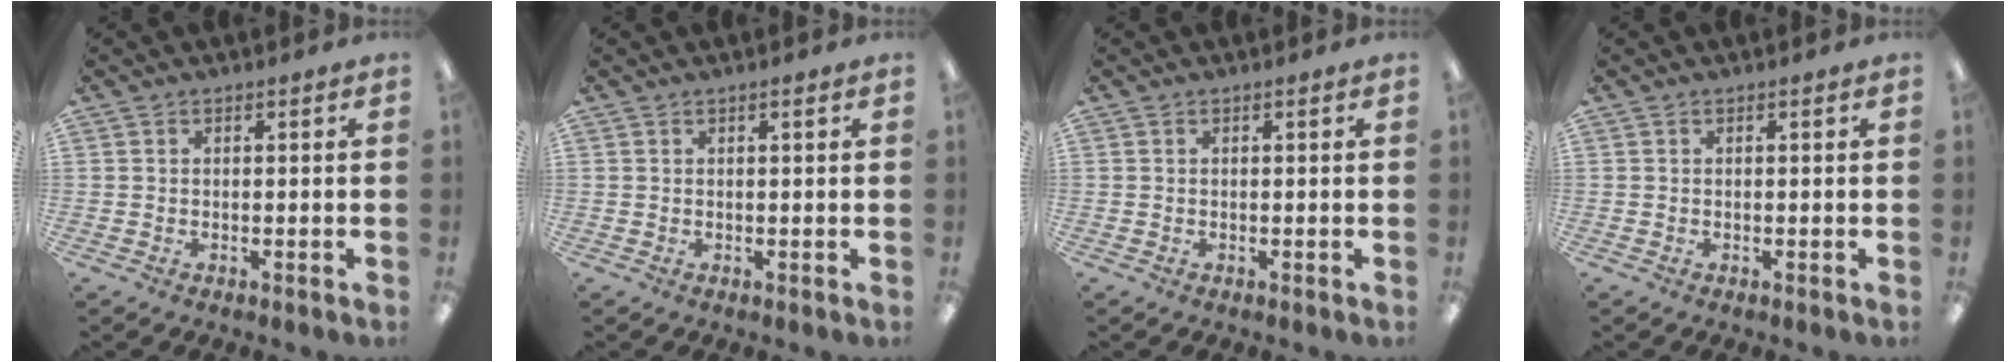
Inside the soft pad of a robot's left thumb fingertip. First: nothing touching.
{"total": 0.7, "force": [0.4, 0.0, 0.5], "torque": [-0.010, 0.002, 0.006]}
{"total": 0.0}
{"total": 0.0}